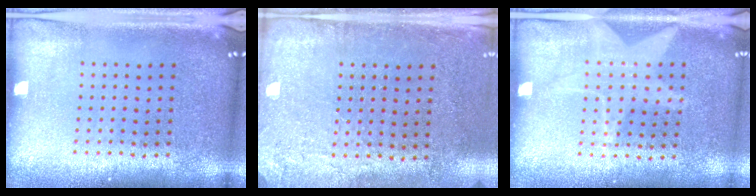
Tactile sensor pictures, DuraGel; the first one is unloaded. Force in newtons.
{"total": 2.8, "press": 2.3, "slide": 1.6}
{"total": 1.2, "press": 1.2, "slide": 0.2}